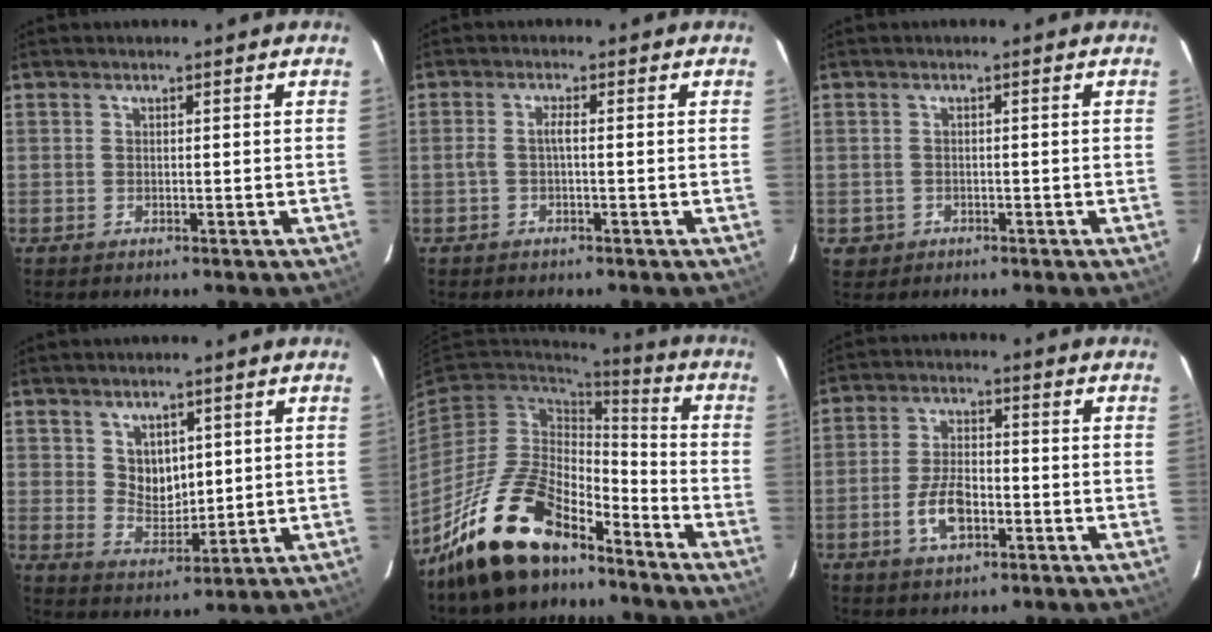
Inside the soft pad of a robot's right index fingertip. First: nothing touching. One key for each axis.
{"total": 1.8, "fx": -0.5, "fy": 0.1, "fz": 1.7, "tx": -0.035, "ty": 0.003, "tz": -0.010}
{"total": 2.4, "fx": -0.8, "fy": 2.3, "fz": 0.4, "tx": -0.014, "ty": 0.001, "tz": -0.006}
{"total": 5.6, "fx": 2.4, "fy": 4.1, "fz": 2.9, "tx": -0.044, "ty": -0.003, "tz": 0.053}
{"total": 19.6, "fx": -14.2, "fy": 8.4, "fz": 10.5, "tx": -0.218, "ty": -0.002, "tz": -0.247}
{"total": 7.3, "fx": -2.9, "fy": 3.6, "fz": 5.7, "tx": -0.120, "ty": 0.003, "tz": -0.050}